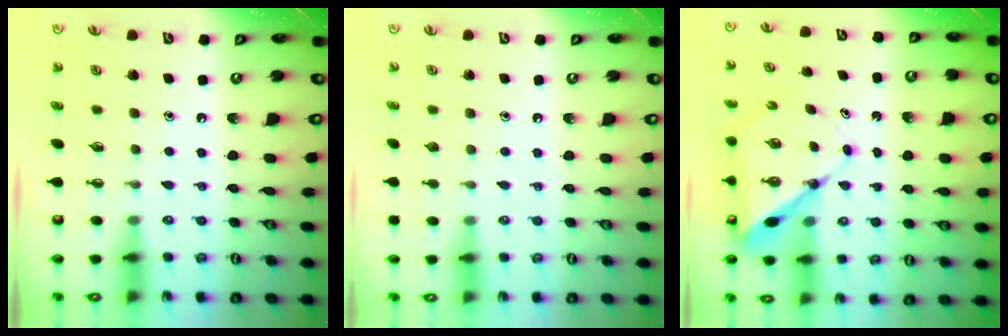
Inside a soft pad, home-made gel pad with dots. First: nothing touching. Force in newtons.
{"total": 0.0}
{"total": 8.9, "press": 8.9, "slide": 0.9}